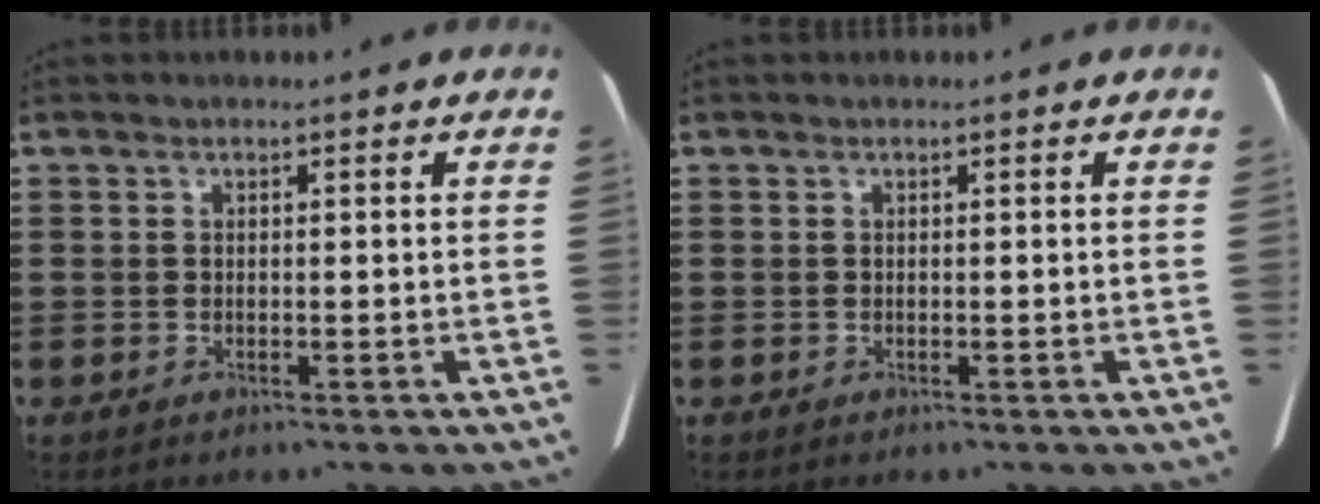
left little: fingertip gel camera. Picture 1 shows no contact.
{"total": 0.0}